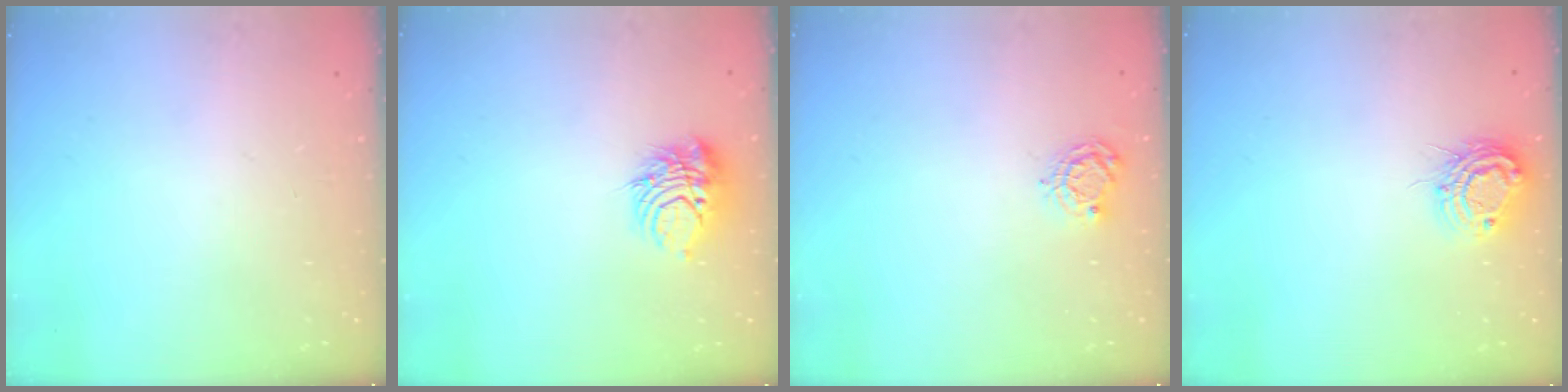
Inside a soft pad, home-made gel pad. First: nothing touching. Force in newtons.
{"total": 9.1, "press": 9.1, "slide": 0.6}
{"total": 5.1, "press": 5.1, "slide": 0.4}
{"total": 9.8, "press": 9.8, "slide": 0.8}